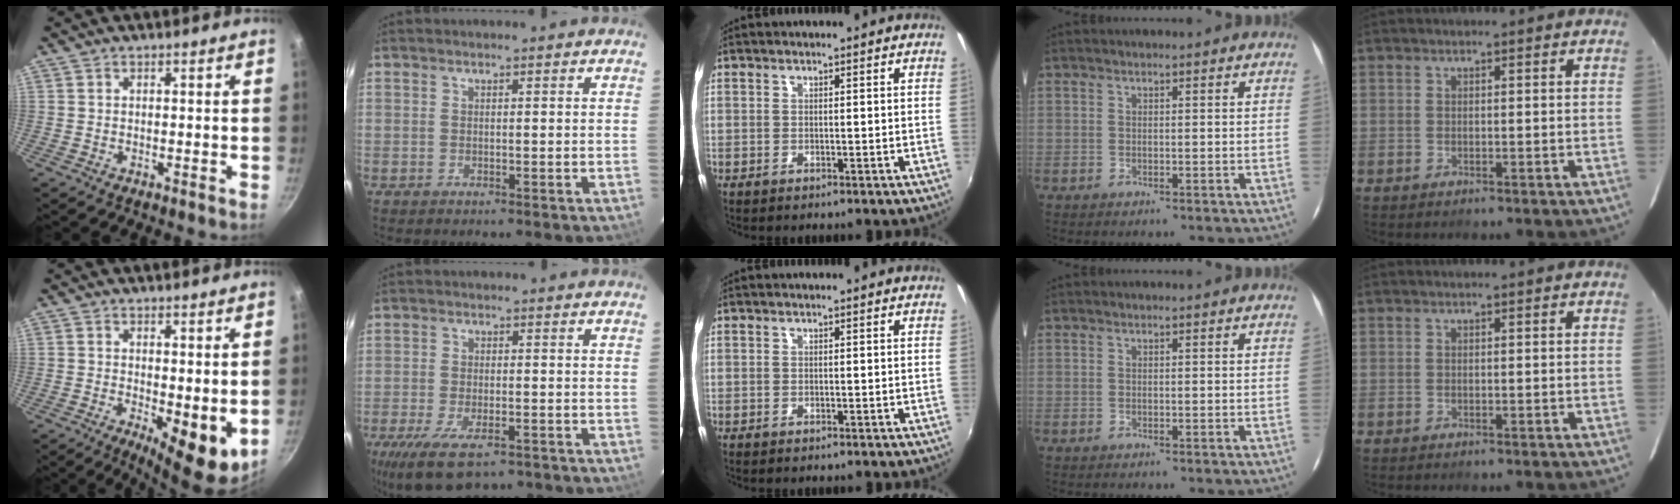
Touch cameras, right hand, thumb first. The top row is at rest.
{"thumb": {"total": 8.3, "force": [-0.1, 3.2, 7.7], "torque": [-0.100, -0.018, 0.007]}, "index": {"total": 12.0, "force": [-8.0, 4.7, 7.7], "torque": [-0.174, -0.034, -0.135]}}